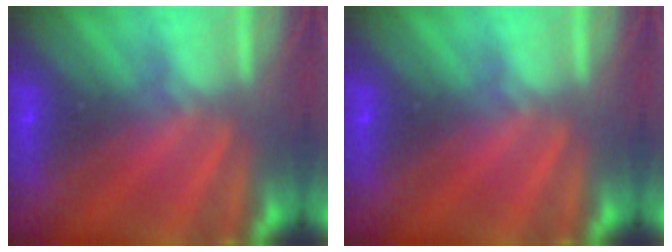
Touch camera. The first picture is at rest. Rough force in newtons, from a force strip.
{"total": 0.0}